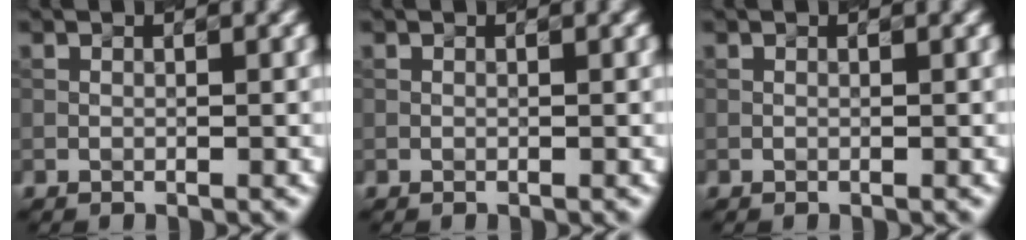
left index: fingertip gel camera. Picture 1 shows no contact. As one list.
[{"total": 0.0}, {"total": 0.0}]